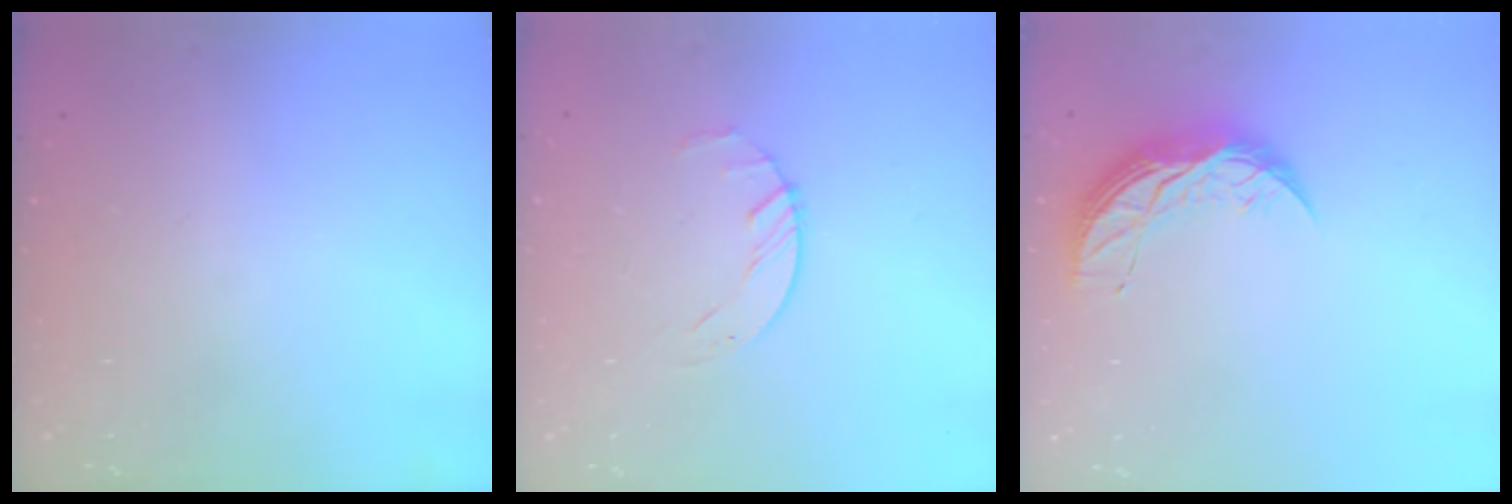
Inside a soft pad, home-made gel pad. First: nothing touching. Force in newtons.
{"total": 2.1, "press": 2.1, "slide": 0.3}
{"total": 8.4, "press": 8.4, "slide": 0.4}